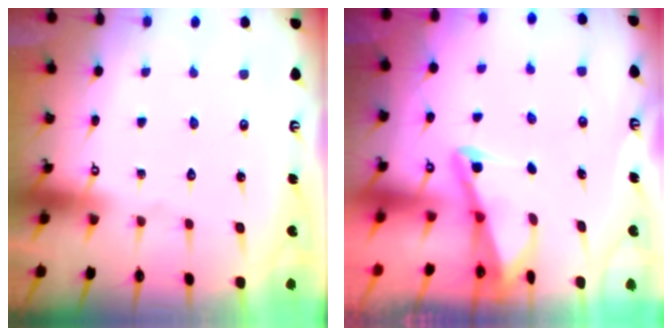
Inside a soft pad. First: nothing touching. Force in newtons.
{"total": 2.2, "press": 2.1, "slide": 0.3}